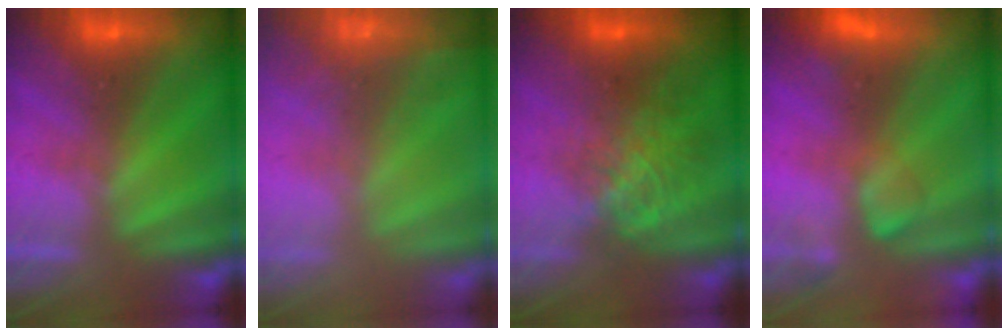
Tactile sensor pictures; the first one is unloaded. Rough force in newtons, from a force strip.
{"total": 7.2}
{"total": 7.8}
{"total": 2.5}